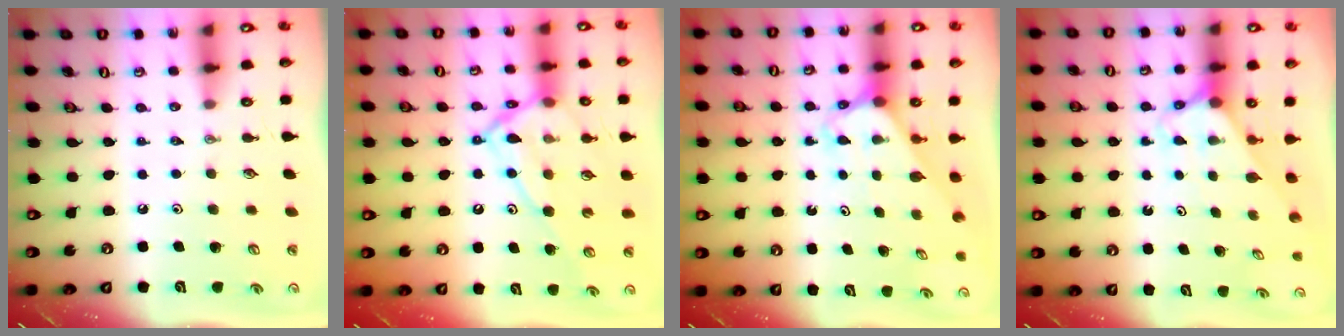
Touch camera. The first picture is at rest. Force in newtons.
{"total": 16.0, "press": 15.9, "slide": 1.5}
{"total": 2.6, "press": 2.6, "slide": 0.2}
{"total": 2.6, "press": 2.6, "slide": 0.2}